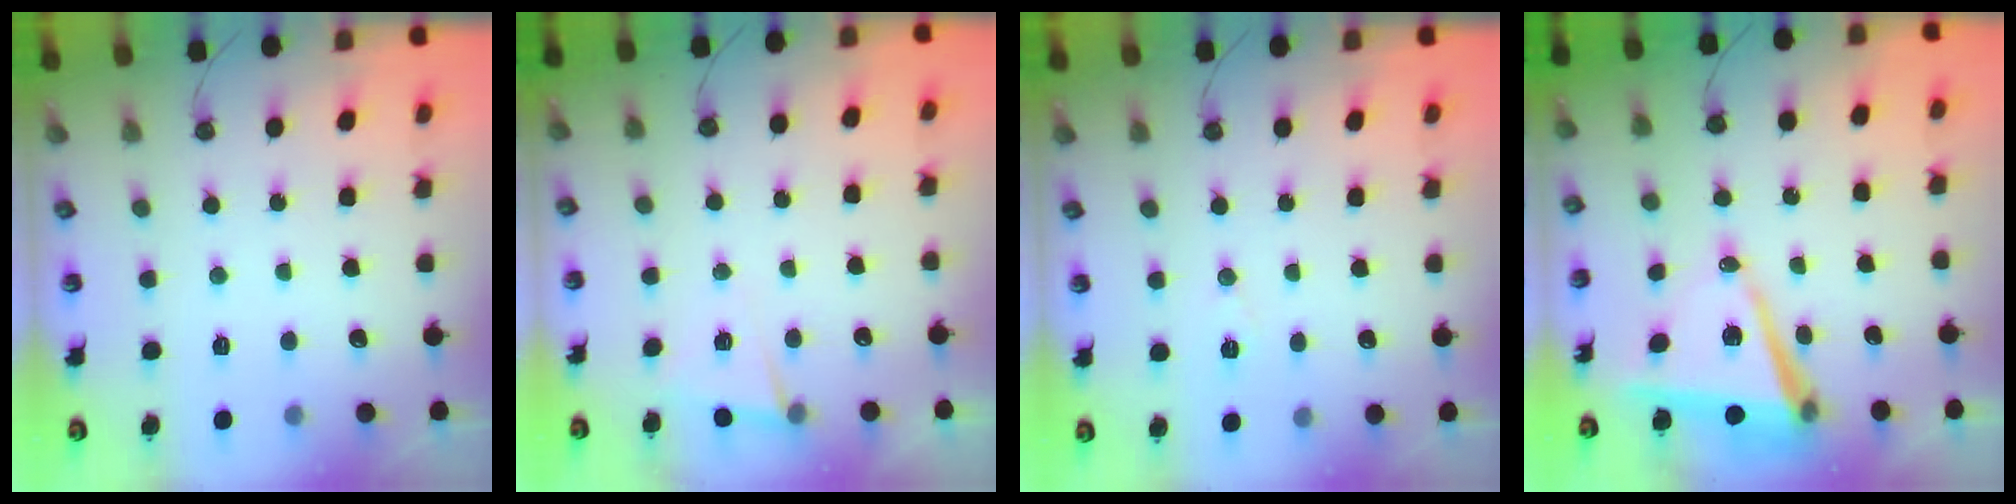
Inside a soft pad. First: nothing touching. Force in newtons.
{"total": 3.0, "press": 2.7, "slide": 1.2}
{"total": 5.7, "press": 3.5, "slide": 4.5}
{"total": 9.4, "press": 8.5, "slide": 3.8}